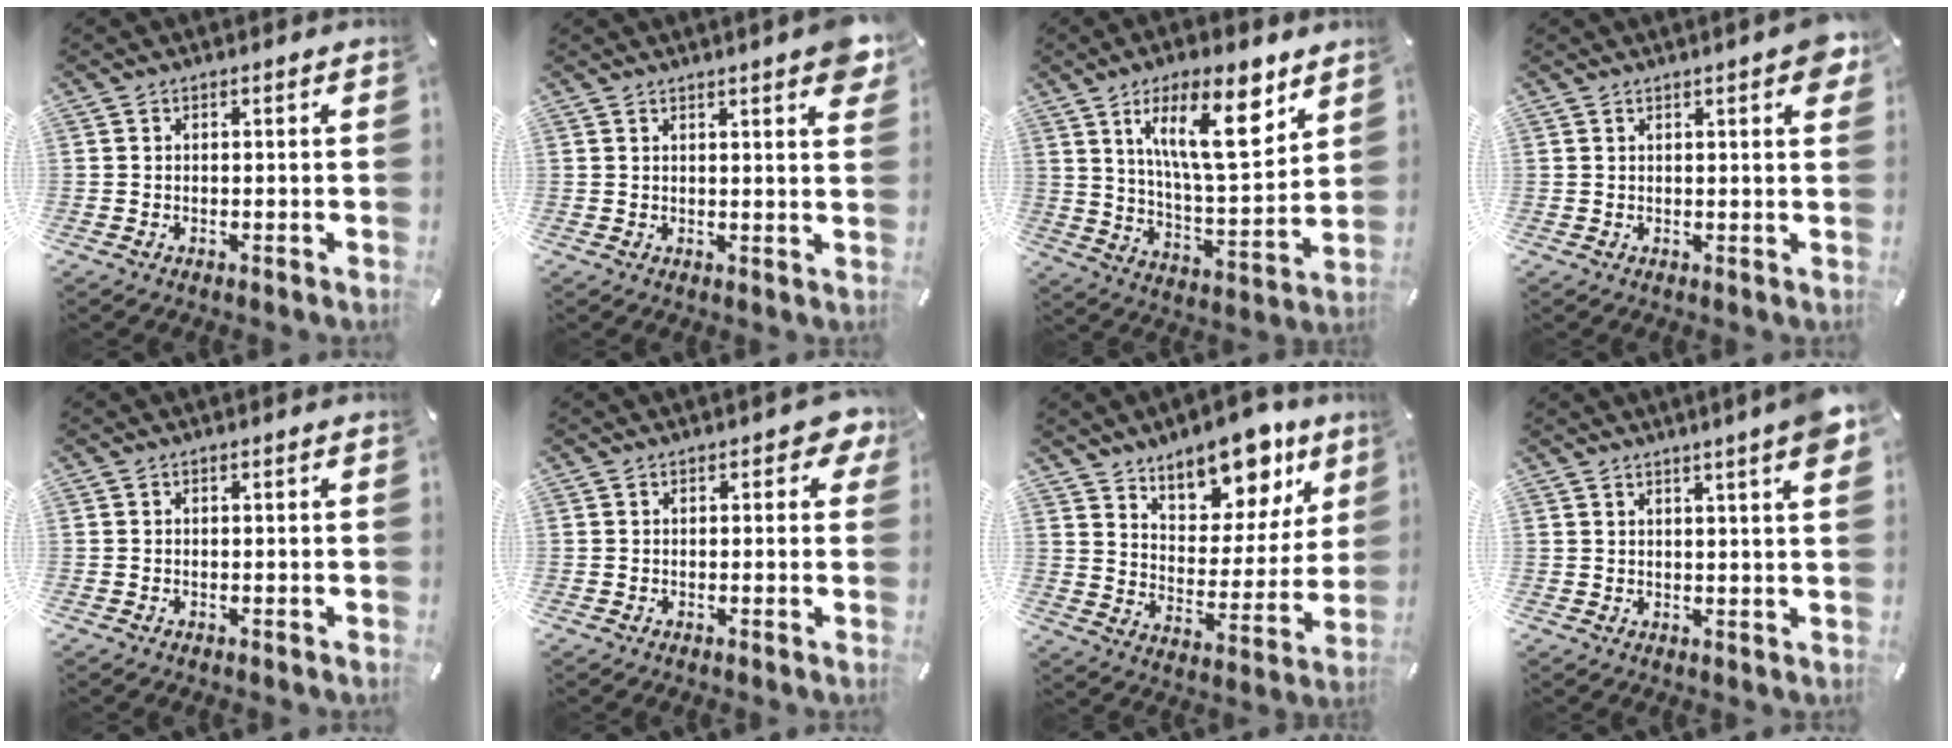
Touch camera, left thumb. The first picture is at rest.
{"total": 4.2, "force": [2.8, 0.7, 3.1], "torque": [-0.042, -0.019, 0.044]}
{"total": 18.6, "force": [9.6, 6.3, 14.6], "torque": [-0.240, -0.037, 0.152]}
{"total": 3.8, "force": [1.7, 0.9, 3.2], "torque": [-0.048, -0.003, 0.026]}
{"total": 0.0}
{"total": 2.9, "force": [1.1, 1.8, 2.0], "torque": [-0.018, 0.000, 0.013]}
{"total": 15.8, "force": [12.8, 7.3, 5.7], "torque": [-0.074, -0.107, 0.221]}
{"total": 5.0, "force": [3.2, 0.2, 3.8], "torque": [-0.054, -0.017, 0.052]}